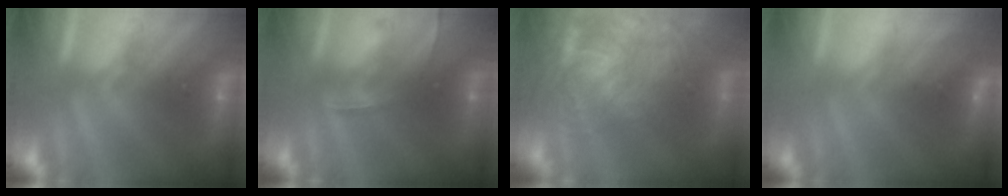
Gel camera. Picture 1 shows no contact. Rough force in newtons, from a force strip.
{"total": 2.5}
{"total": 7.9}
{"total": 2.8}